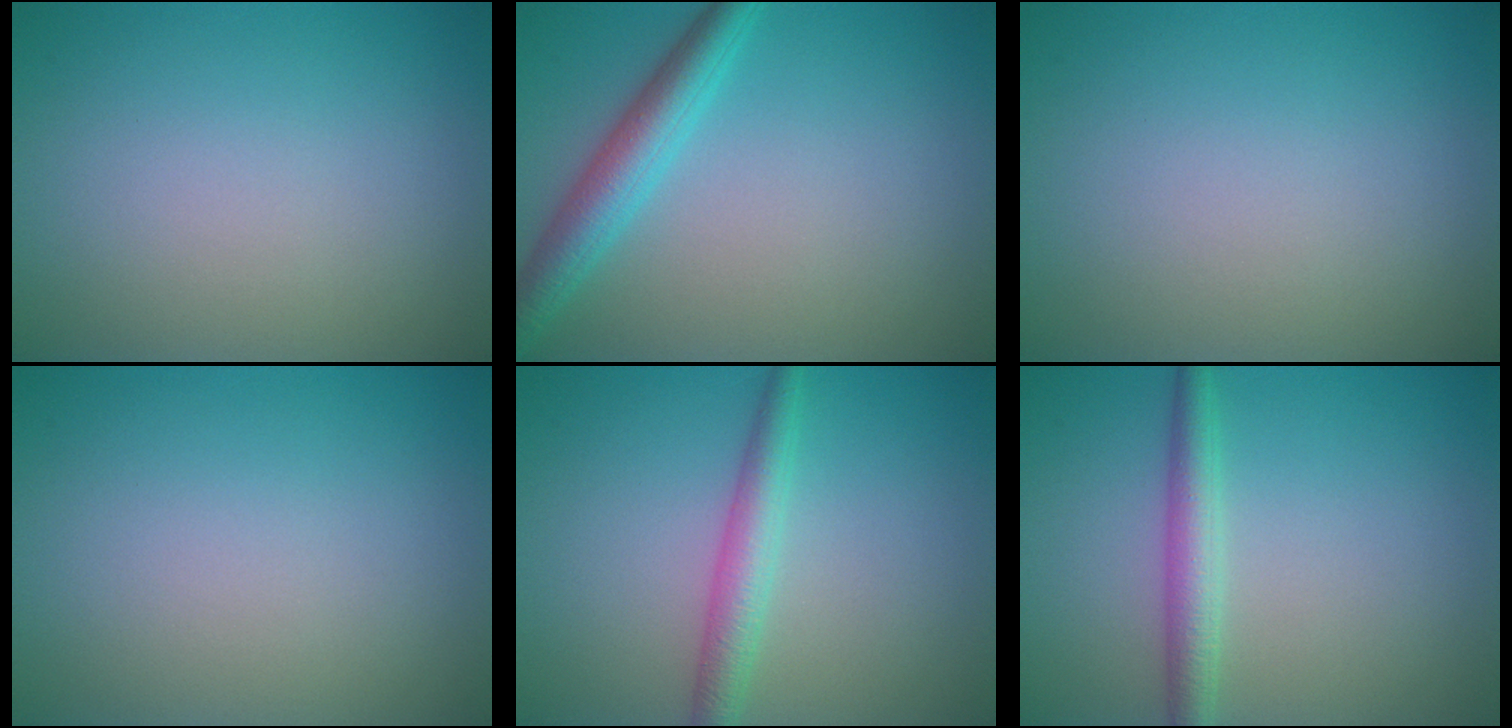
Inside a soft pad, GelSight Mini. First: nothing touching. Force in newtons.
{"total": 4.1, "press": 4.1, "slide": 0.1}
{"total": 0.0}
{"total": 0.0}
{"total": 2.9, "press": 2.9, "slide": 0.0}
{"total": 2.8, "press": 2.8, "slide": 0.0}